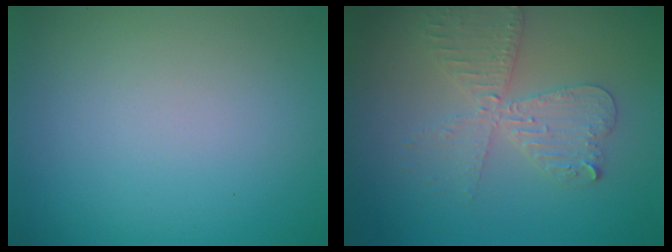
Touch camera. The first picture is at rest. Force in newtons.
{"total": 4.0, "press": 3.5, "slide": 2.0}